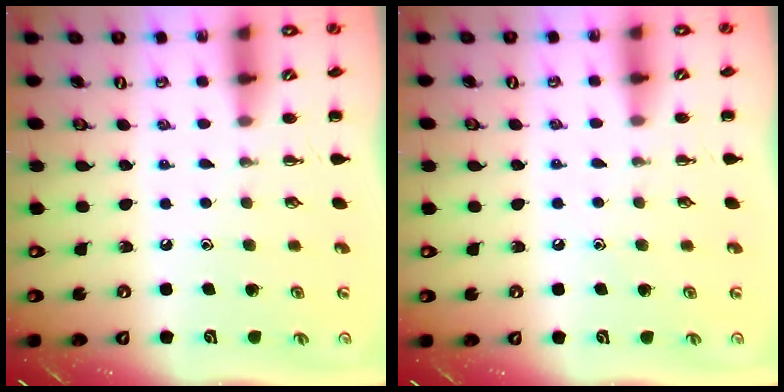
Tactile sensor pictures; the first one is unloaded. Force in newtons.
{"total": 4.7, "press": 4.4, "slide": 1.5}